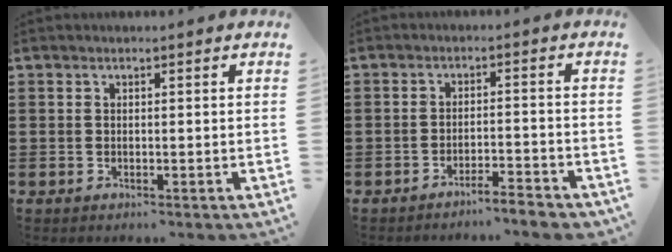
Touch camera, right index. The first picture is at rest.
{"total": 3.6, "force": [-3.5, -0.3, 0.8], "torque": [-0.017, -0.004, -0.073]}